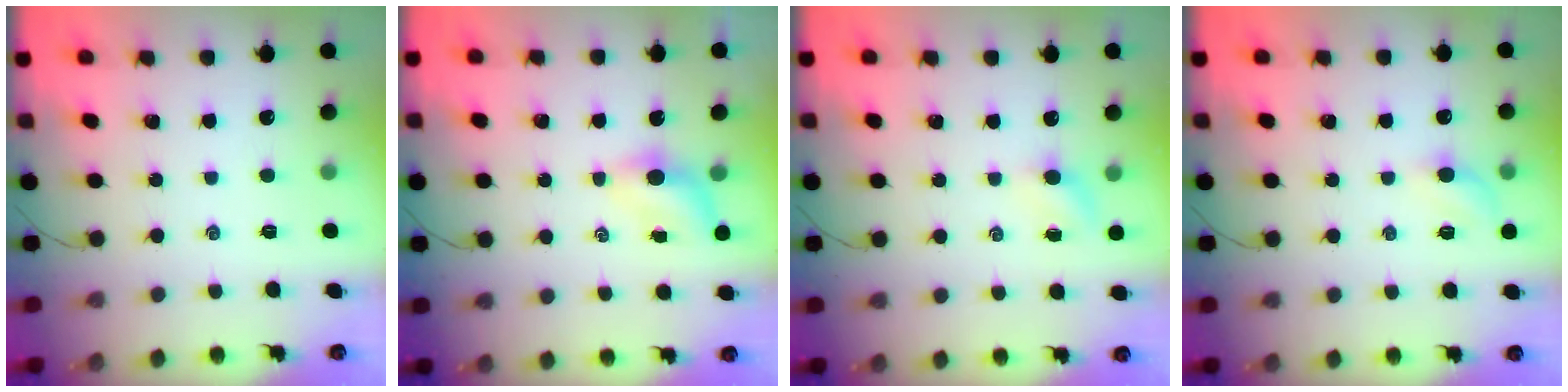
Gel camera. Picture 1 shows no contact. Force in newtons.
{"total": 4.0, "press": 3.9, "slide": 1.0}
{"total": 3.9, "press": 3.7, "slide": 1.4}
{"total": 4.5, "press": 4.3, "slide": 1.1}